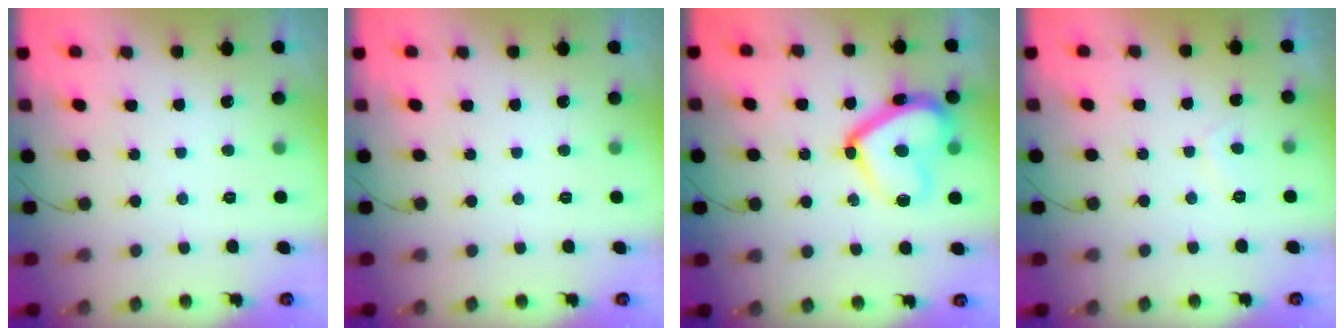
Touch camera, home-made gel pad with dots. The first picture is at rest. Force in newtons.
{"total": 0.0}
{"total": 17.0, "press": 16.9, "slide": 1.5}
{"total": 2.0, "press": 1.9, "slide": 0.6}